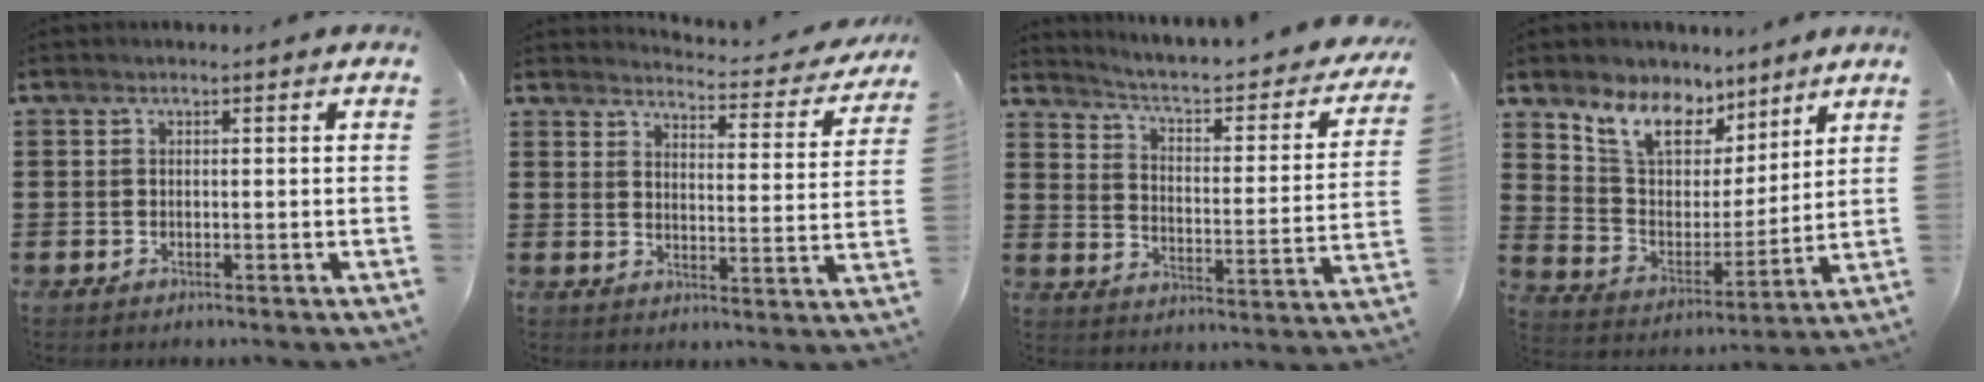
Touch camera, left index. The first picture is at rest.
{"total": 3.6, "force": [3.5, 0.1, 0.9], "torque": [-0.030, -0.030, 0.055]}
{"total": 3.5, "force": [2.7, 0.4, 2.2], "torque": [-0.061, -0.032, 0.033]}
{"total": 9.5, "force": [7.2, 5.1, 3.4], "torque": [-0.094, -0.030, 0.133]}